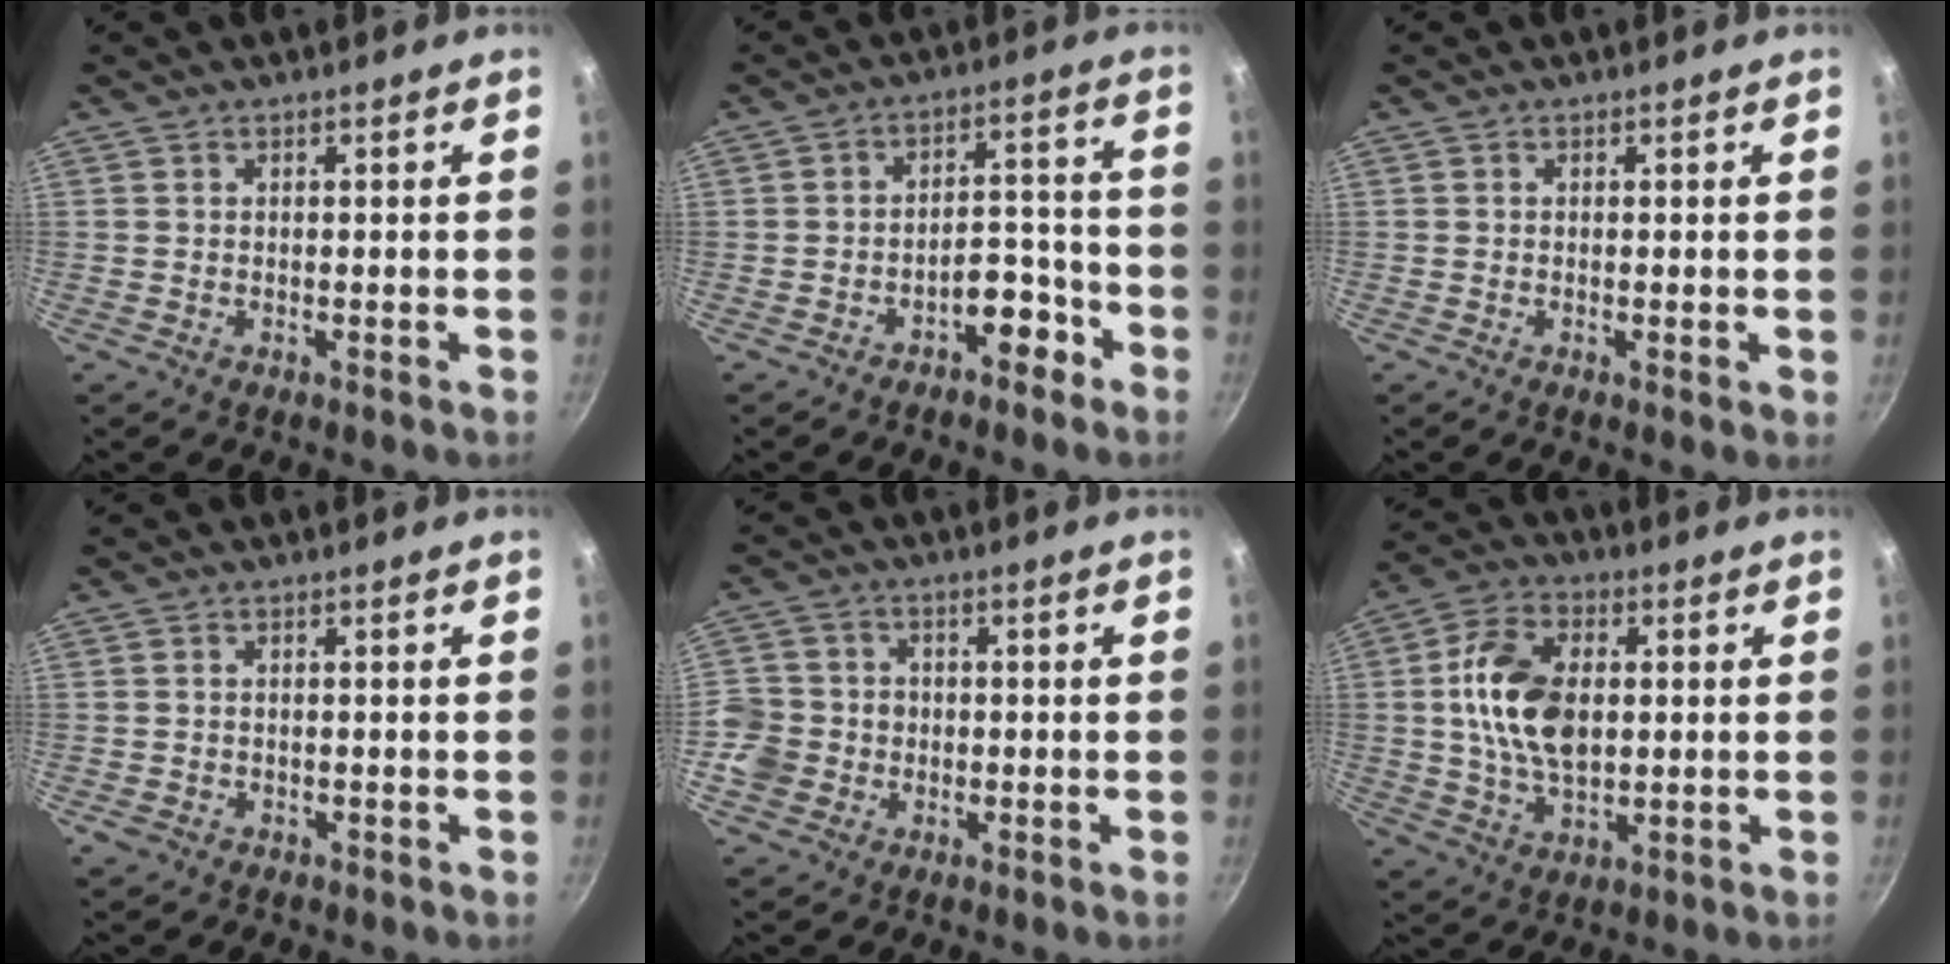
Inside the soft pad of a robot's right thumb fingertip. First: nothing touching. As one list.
[{"total": 6.6, "force": [-3.7, 3.6, 4.1], "torque": [-0.037, 0.048, -0.058]}, {"total": 1.0, "force": [0.0, 0.2, 1.0], "torque": [-0.019, -0.005, -0.002]}, {"total": 1.3, "force": [-0.6, 1.1, 0.4], "torque": [-0.008, 0.005, -0.008]}, {"total": 7.1, "force": [-1.6, 6.6, 1.9], "torque": [-0.015, 0.017, -0.033]}, {"total": 14.4, "force": [1.3, 8.7, 11.4], "torque": [-0.203, 0.006, 0.023]}]